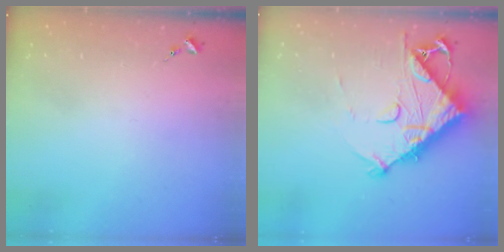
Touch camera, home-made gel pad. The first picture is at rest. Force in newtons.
{"total": 13.1, "press": 13.0, "slide": 1.0}